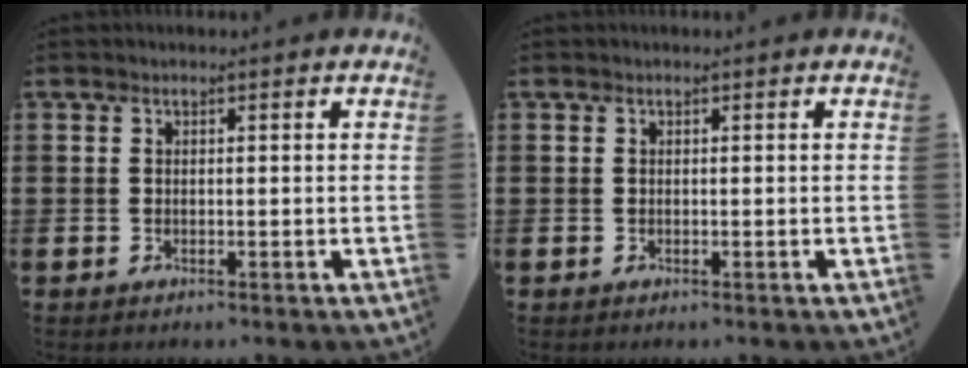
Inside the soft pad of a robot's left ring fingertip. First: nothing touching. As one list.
[{"total": 0.0}]